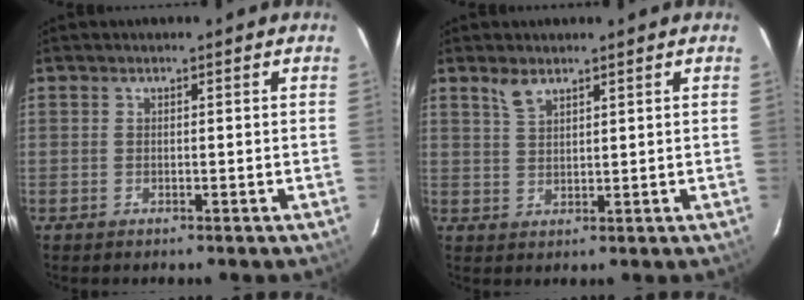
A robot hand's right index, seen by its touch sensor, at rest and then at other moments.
{"total": 2.9, "force": [2.3, 1.0, 1.5], "torque": [-0.030, 0.002, 0.047]}